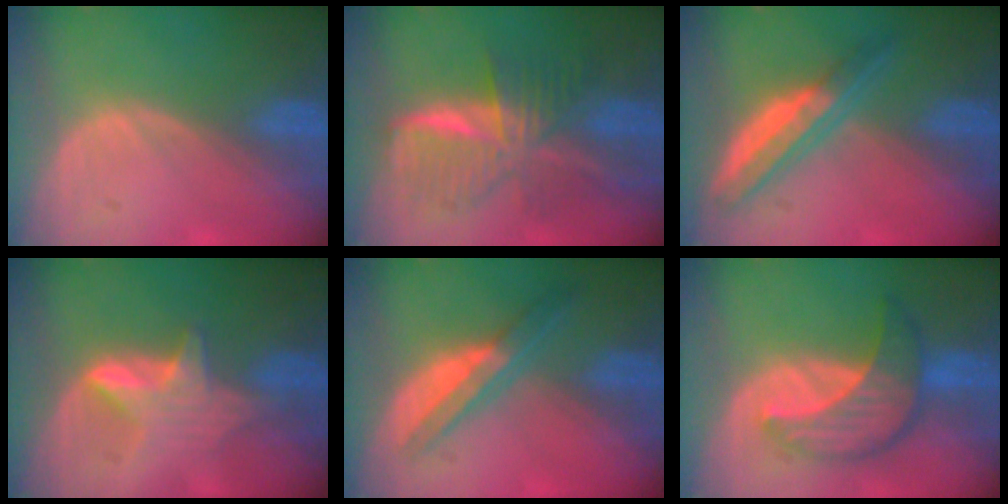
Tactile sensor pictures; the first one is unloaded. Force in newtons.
{"total": 9.0, "press": 9.0, "slide": 0.6}
{"total": 6.4, "press": 5.6, "slide": 3.1}
{"total": 5.6, "press": 5.5, "slide": 1.1}
{"total": 6.0, "press": 5.4, "slide": 2.7}
{"total": 7.8, "press": 7.6, "slide": 1.8}